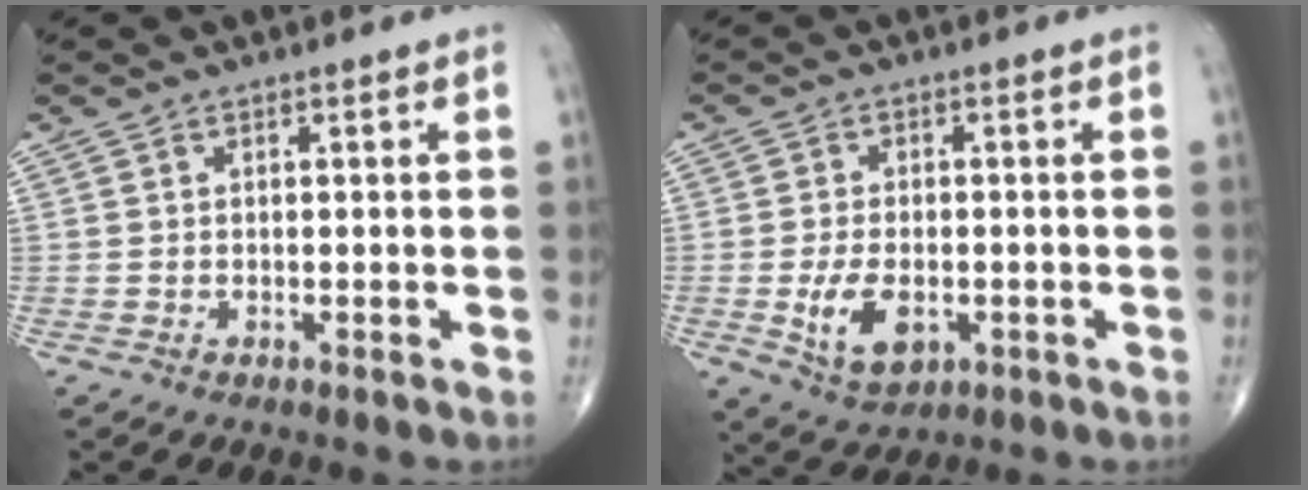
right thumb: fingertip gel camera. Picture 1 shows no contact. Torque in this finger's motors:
{"motor_torque": [-0.13, 0.25, 0.13, 0.00, 0.22]}